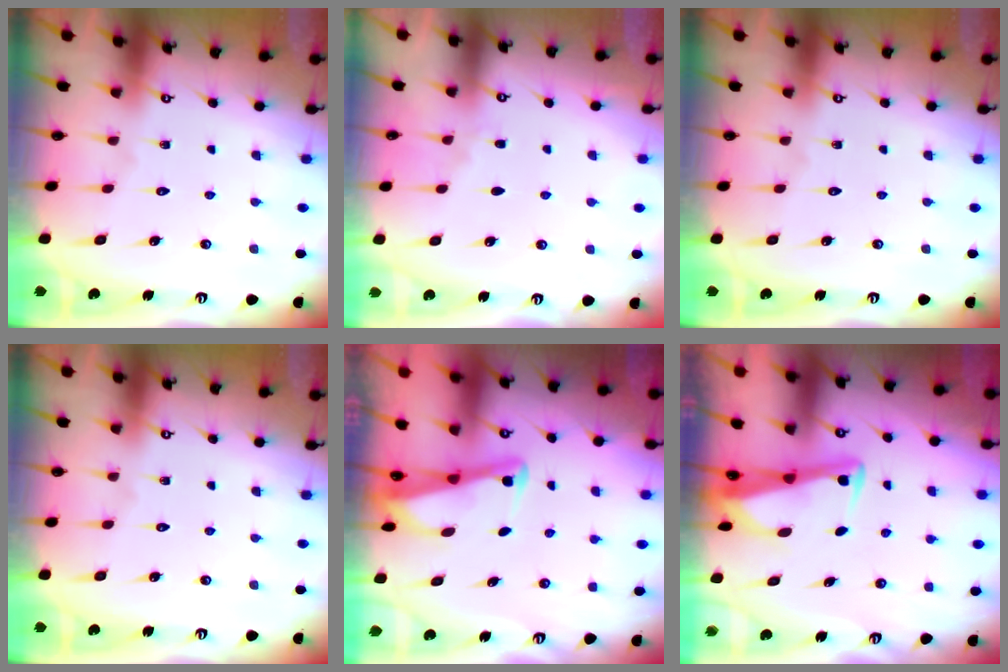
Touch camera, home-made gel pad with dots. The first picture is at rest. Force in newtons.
{"total": 2.8, "press": 2.7, "slide": 0.4}
{"total": 0.0}
{"total": 0.0}
{"total": 2.8, "press": 2.8, "slide": 0.3}
{"total": 3.0, "press": 3.0, "slide": 0.3}